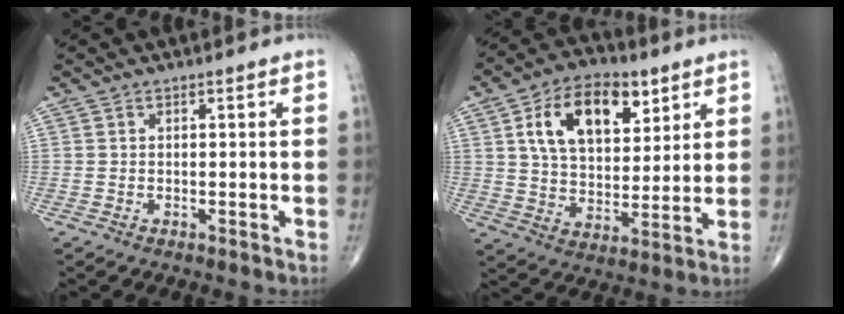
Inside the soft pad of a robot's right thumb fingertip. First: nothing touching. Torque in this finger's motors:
{"motor_torque": [0.42, 3.28, 0.55, 0.00, 0.41]}